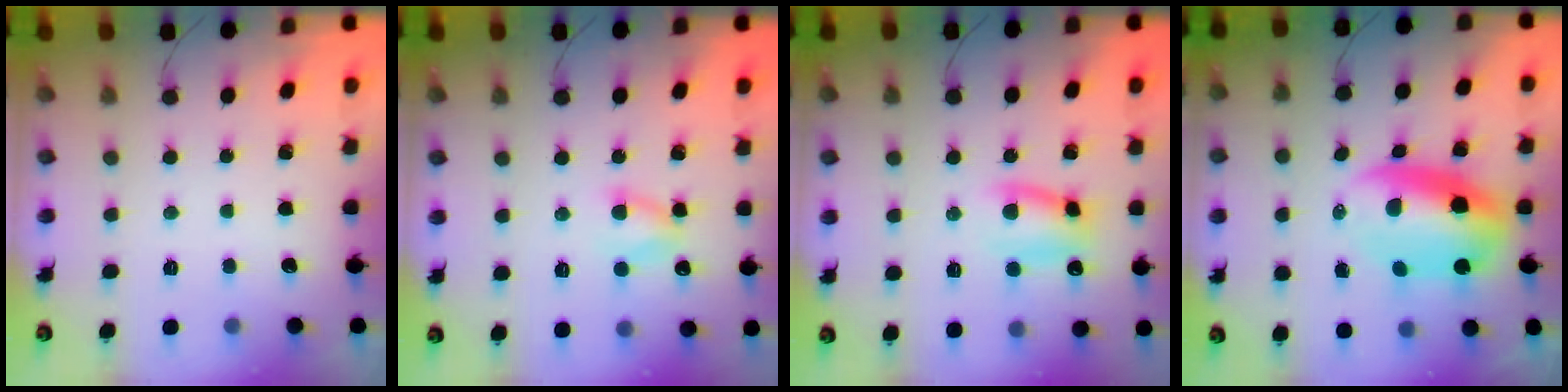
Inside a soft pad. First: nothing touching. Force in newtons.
{"total": 4.9, "press": 4.9, "slide": 0.8}
{"total": 9.0, "press": 9.0, "slide": 0.9}
{"total": 10.9, "press": 10.6, "slide": 2.6}